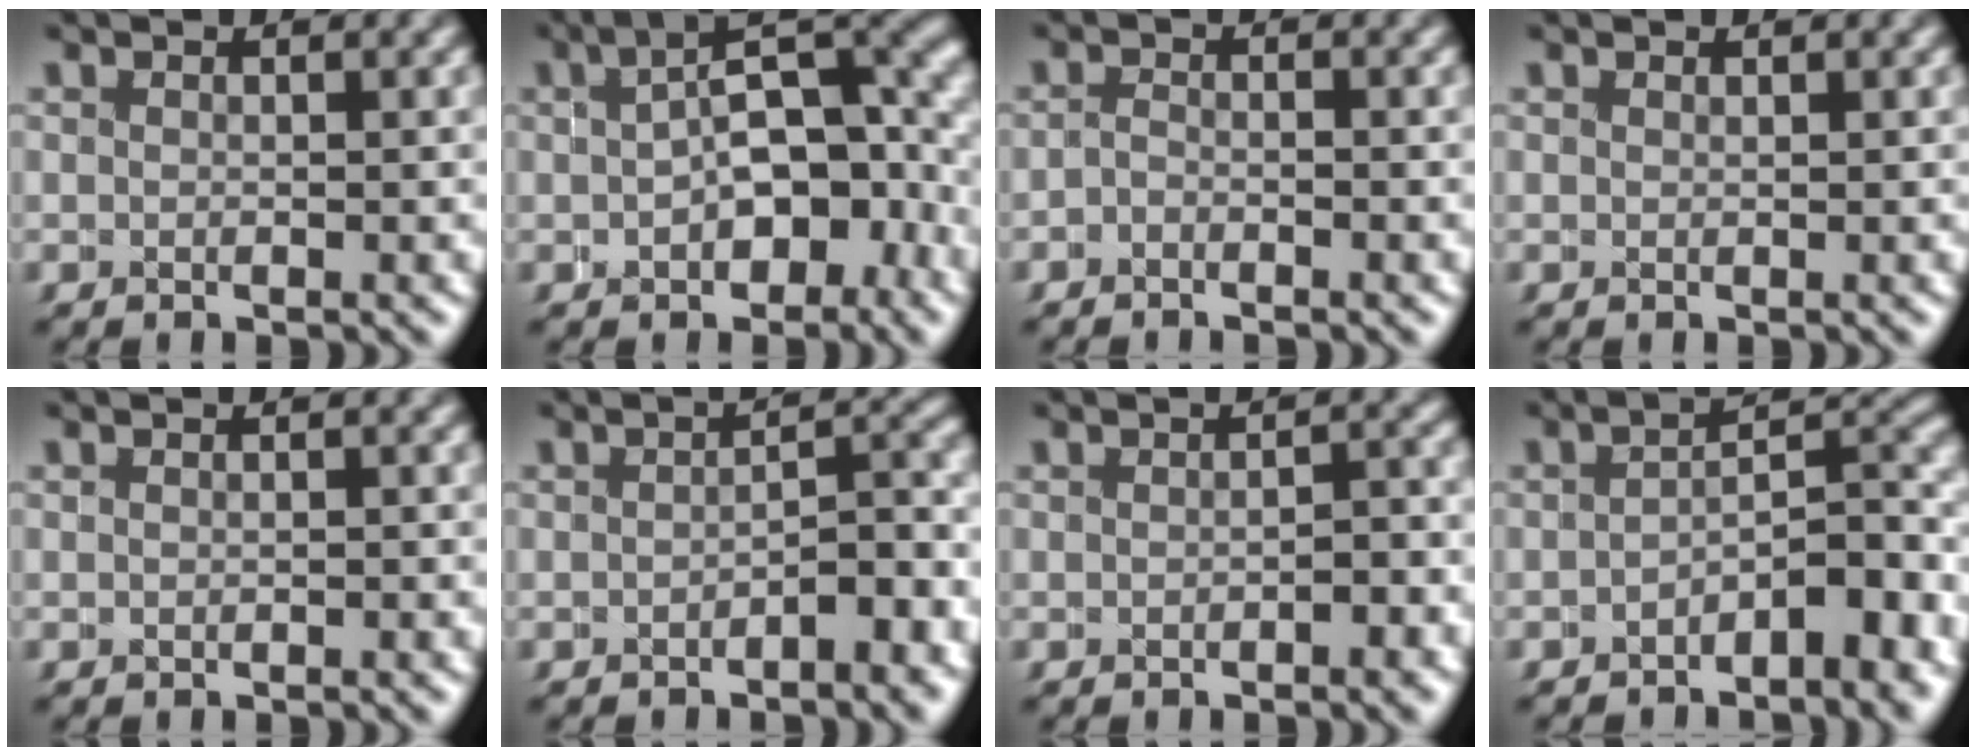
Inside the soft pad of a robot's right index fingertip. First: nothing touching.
{"total": 6.2, "force": [0.3, 3.0, 5.4], "torque": [-0.061, 0.002, 0.011]}
{"total": 1.4, "force": [-1.4, 0.0, 0.0], "torque": [0.007, 0.008, -0.033]}
{"total": 0.0}
{"total": 0.0}
{"total": 3.6, "force": [-1.9, 1.1, 2.9], "torque": [-0.021, 0.005, -0.030]}
{"total": 1.4, "force": [-1.1, 0.6, 0.7], "torque": [0.001, 0.008, -0.024]}
{"total": 5.0, "force": [-2.0, 1.3, 4.4], "torque": [-0.044, 0.010, -0.037]}